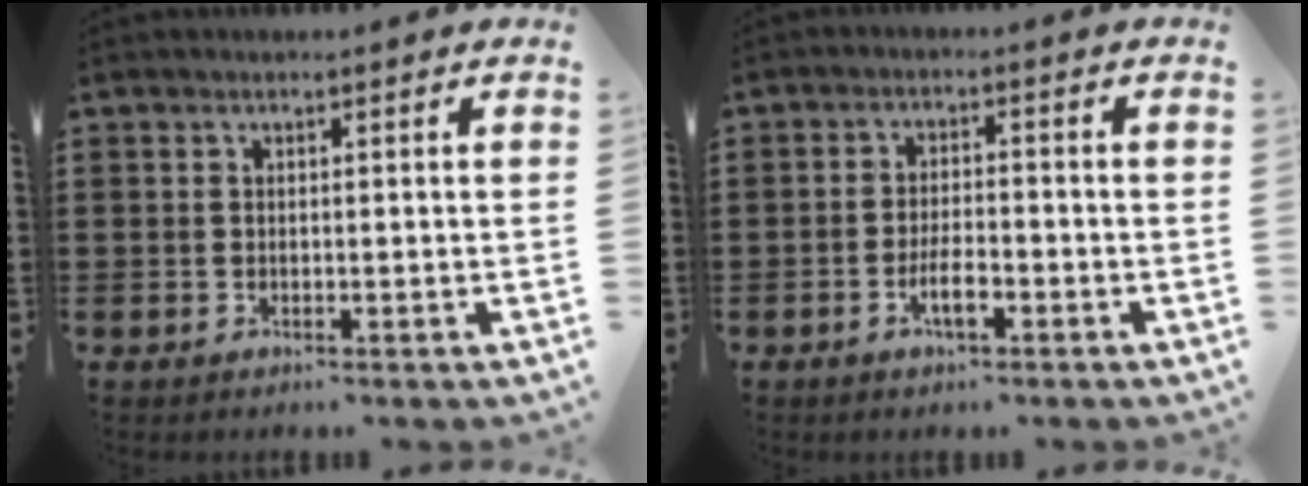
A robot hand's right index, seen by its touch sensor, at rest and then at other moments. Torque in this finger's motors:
{"motor_torque": [2.14, 0.00, 0.10, 0.09]}